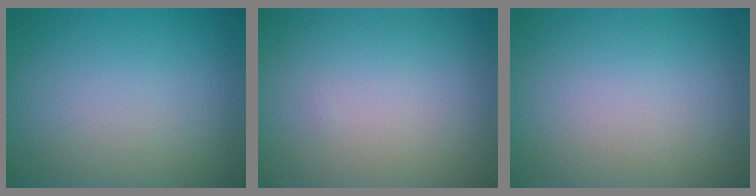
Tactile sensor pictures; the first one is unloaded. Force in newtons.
{"total": 0.0}
{"total": 0.0}